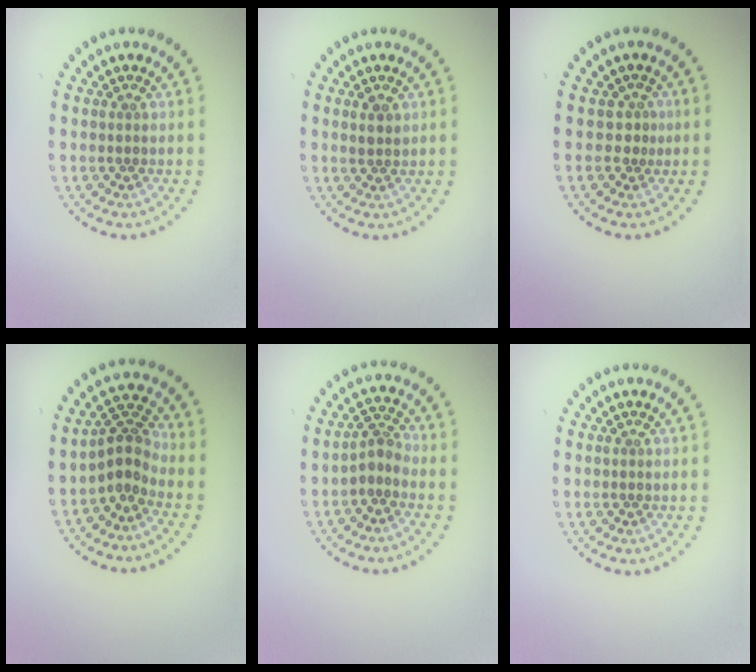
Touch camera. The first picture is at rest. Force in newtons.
{"total": 1.3, "press": 1.2, "slide": 0.6}
{"total": 1.0, "press": 0.5, "slide": 0.9}
{"total": 2.8, "press": 2.3, "slide": 1.6}
{"total": 2.1, "press": 1.6, "slide": 1.4}
{"total": 0.0}